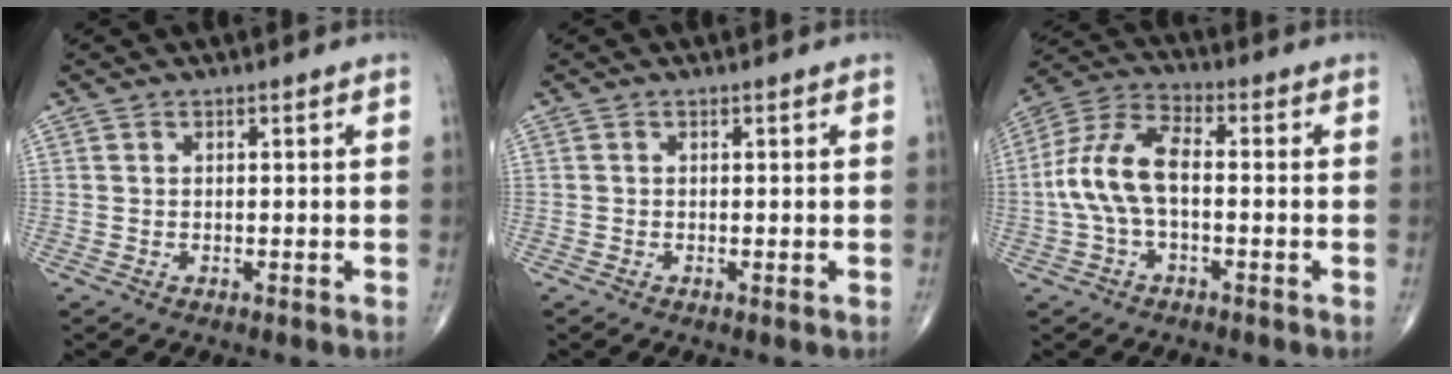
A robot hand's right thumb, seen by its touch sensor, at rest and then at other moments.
{"total": 0.0}
{"total": 11.0, "force": [-1.0, 5.6, 9.4], "torque": [-0.202, 0.037, -0.026]}